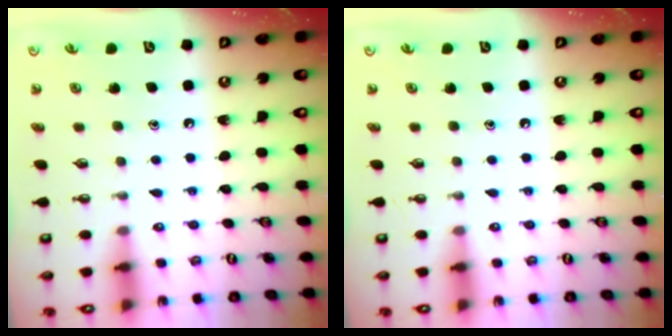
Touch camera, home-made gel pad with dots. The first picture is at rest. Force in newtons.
{"total": 0.0}